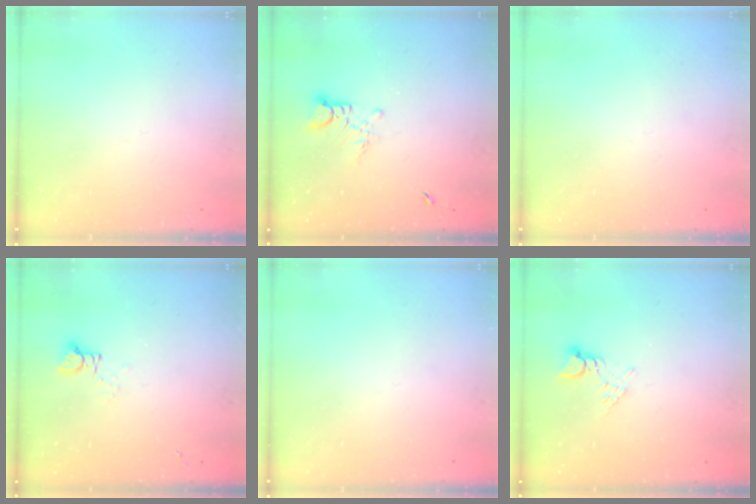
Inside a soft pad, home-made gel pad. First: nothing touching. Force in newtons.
{"total": 2.8, "press": 2.8, "slide": 0.3}
{"total": 0.0}
{"total": 2.4, "press": 2.4, "slide": 0.3}
{"total": 0.0}
{"total": 4.7, "press": 4.7, "slide": 0.0}